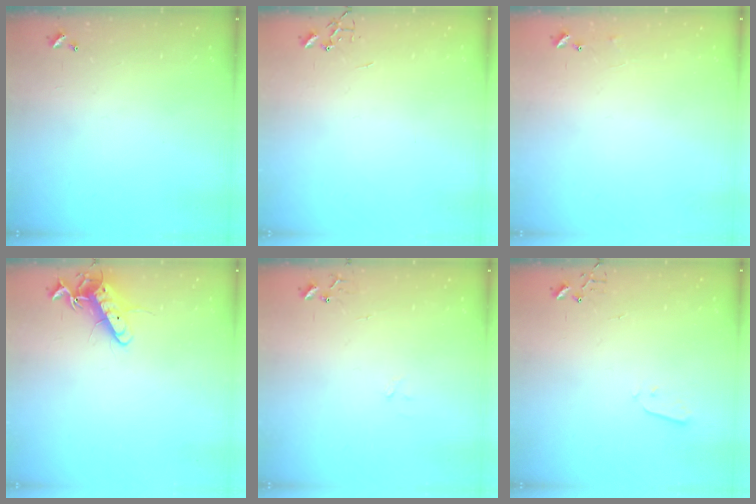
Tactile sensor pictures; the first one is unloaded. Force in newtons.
{"total": 0.0}
{"total": 6.4, "press": 6.3, "slide": 0.5}
{"total": 12.5, "press": 12.4, "slide": 1.0}
{"total": 7.6, "press": 7.6, "slide": 0.5}
{"total": 3.2, "press": 3.1, "slide": 0.8}